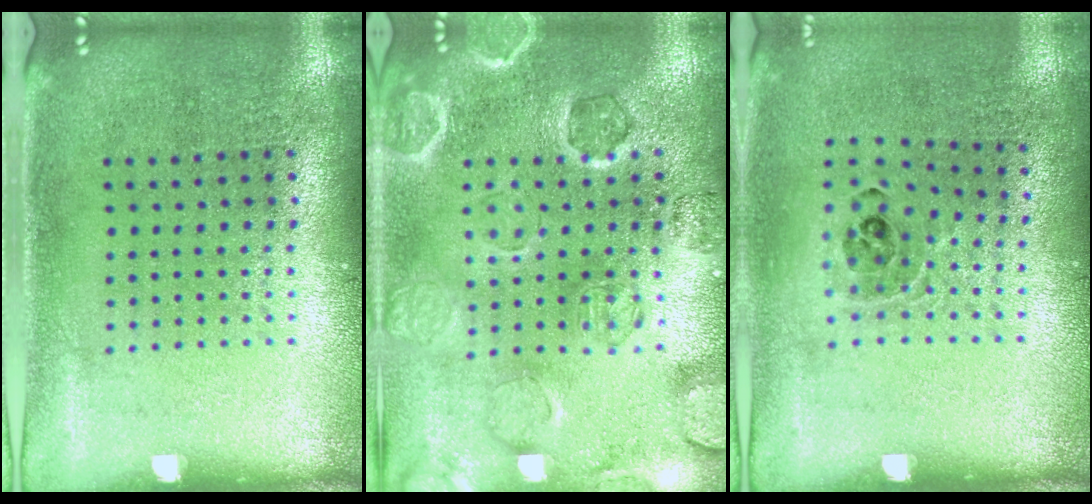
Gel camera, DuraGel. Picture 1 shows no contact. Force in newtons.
{"total": 1.1, "press": 1.0, "slide": 0.2}
{"total": 0.9, "press": 0.9, "slide": 0.1}